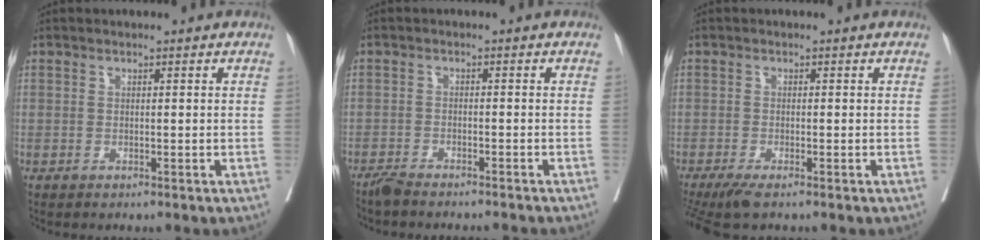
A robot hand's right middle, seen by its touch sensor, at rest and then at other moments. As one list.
[{"total": 4.4, "force": [-4.3, -0.3, 1.1], "torque": [-0.009, -0.010, -0.068]}, {"total": 3.8, "force": [-2.8, 0.4, 2.5], "torque": [-0.042, -0.010, -0.052]}]